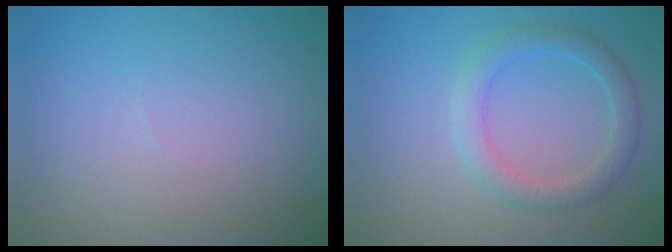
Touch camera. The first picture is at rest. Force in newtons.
{"total": 2.9, "press": 2.9, "slide": 0.1}